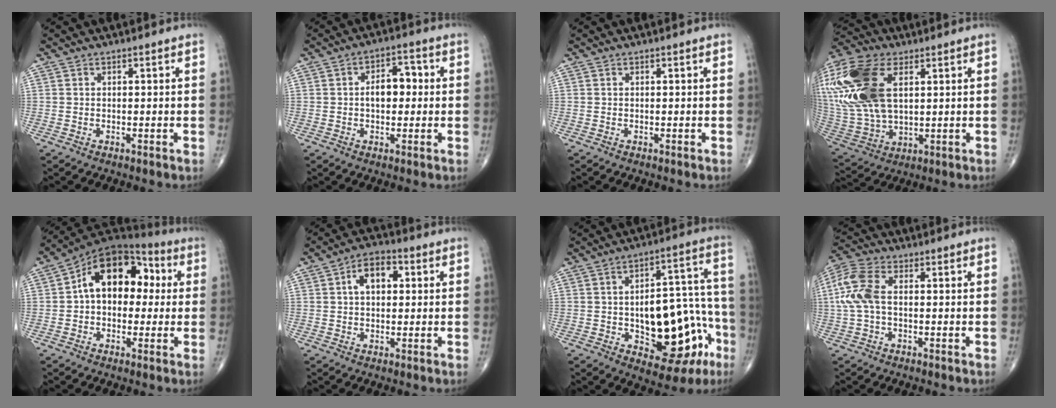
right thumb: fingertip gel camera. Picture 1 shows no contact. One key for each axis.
{"total": 6.4, "fx": 0.2, "fy": 3.9, "fz": 5.0, "tx": -0.058, "ty": 0.018, "tz": -0.004}
{"total": 0.0}
{"total": 26.1, "fx": 7.7, "fy": 14.9, "fz": 20.1, "tx": -0.478, "ty": 0.003, "tz": 0.152}
{"total": 15.8, "fx": 2.1, "fy": 10.4, "fz": 11.7, "tx": -0.140, "ty": 0.045, "tz": 0.021}
{"total": 7.5, "fx": 1.6, "fy": 4.6, "fz": 5.7, "tx": -0.083, "ty": 0.016, "tz": 0.019}
{"total": 20.8, "fx": -6.2, "fy": 10.7, "fz": 16.8, "tx": -0.182, "ty": 0.055, "tz": -0.066}
{"total": 8.9, "fx": 0.4, "fy": 5.1, "fz": 7.4, "tx": -0.186, "ty": 0.024, "tz": 0.005}